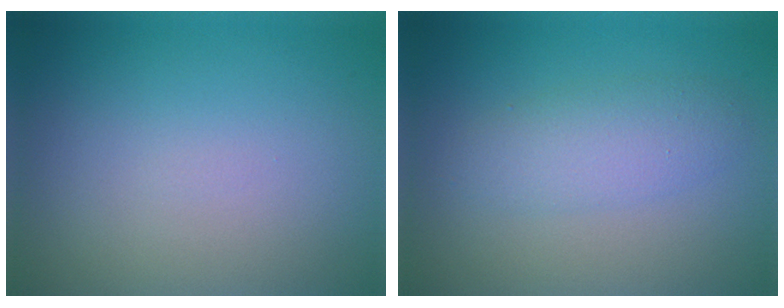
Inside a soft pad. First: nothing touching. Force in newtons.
{"total": 3.0, "press": 3.0, "slide": 0.2}